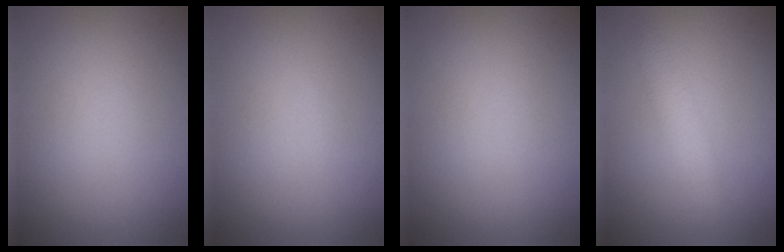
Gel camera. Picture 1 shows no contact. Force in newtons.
{"total": 0.0}
{"total": 0.0}
{"total": 1.8, "press": 1.8, "slide": 0.0}